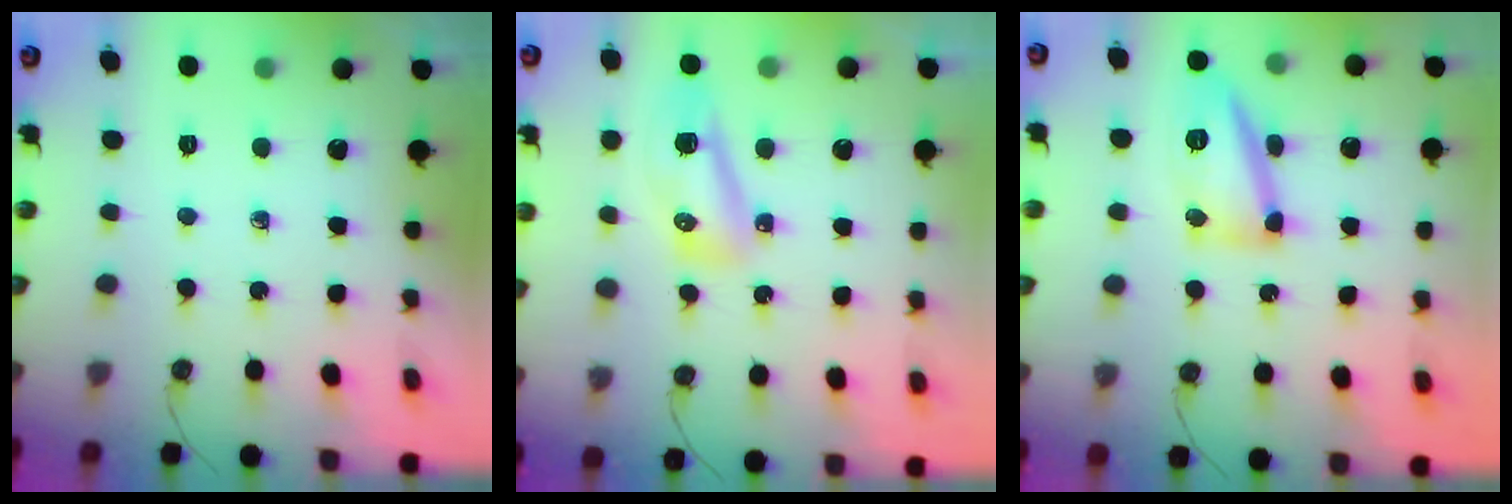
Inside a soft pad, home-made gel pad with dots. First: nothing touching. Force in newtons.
{"total": 8.6, "press": 8.4, "slide": 1.9}
{"total": 14.4, "press": 14.3, "slide": 1.2}